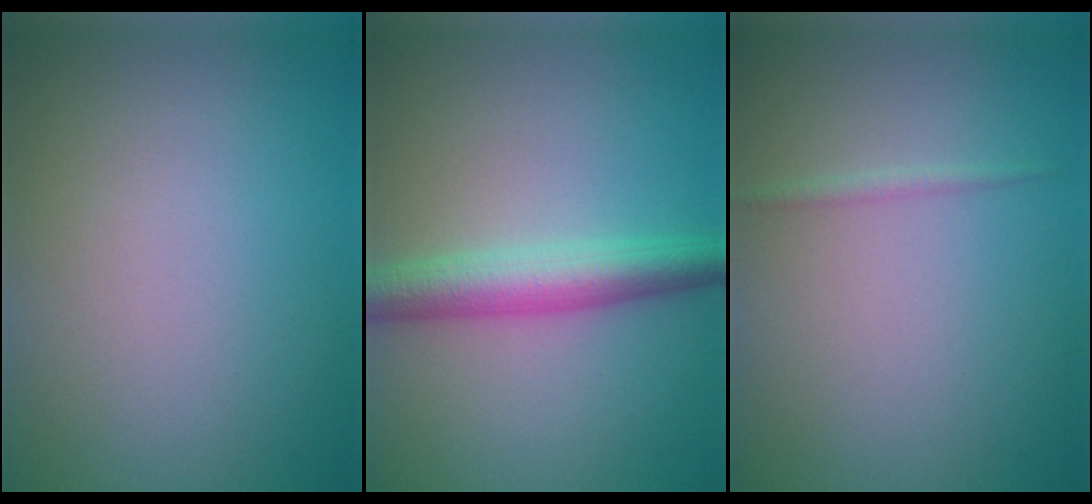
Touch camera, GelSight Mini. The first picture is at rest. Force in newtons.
{"total": 4.6, "press": 4.5, "slide": 0.1}
{"total": 0.8, "press": 0.8, "slide": 0.0}